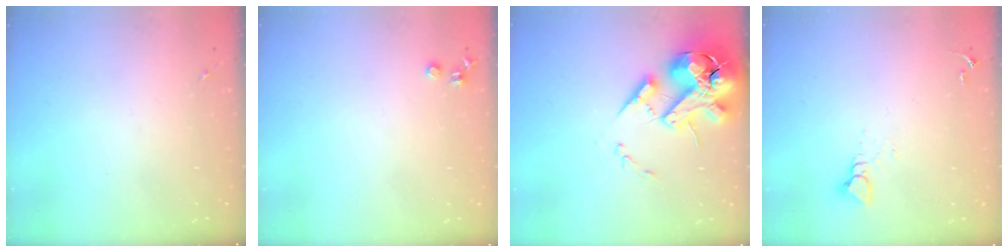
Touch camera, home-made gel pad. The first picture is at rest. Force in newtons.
{"total": 3.5, "press": 3.5, "slide": 0.4}
{"total": 18.6, "press": 18.4, "slide": 3.1}
{"total": 3.9, "press": 3.9, "slide": 0.4}